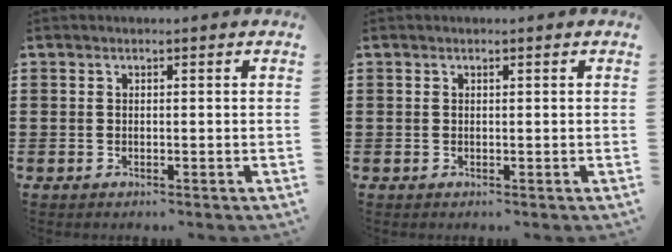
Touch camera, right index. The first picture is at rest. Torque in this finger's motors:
{"motor_torque": [-0.26, 0.00, 0.00, -0.01]}